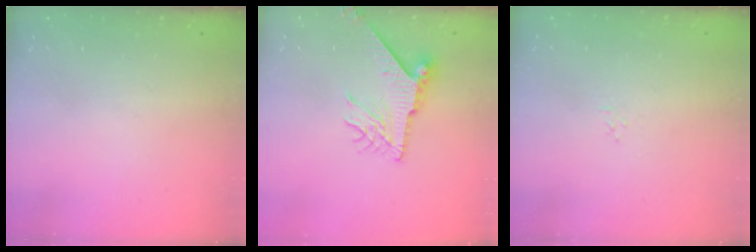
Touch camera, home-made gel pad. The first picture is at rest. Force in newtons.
{"total": 9.3, "press": 9.3, "slide": 0.4}
{"total": 2.9, "press": 2.9, "slide": 0.3}